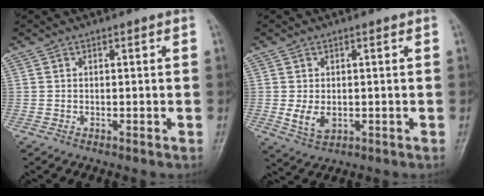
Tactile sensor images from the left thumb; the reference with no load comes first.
{"total": 4.3, "force": [-0.2, 3.0, 3.2], "torque": [-0.053, -0.010, 0.005]}